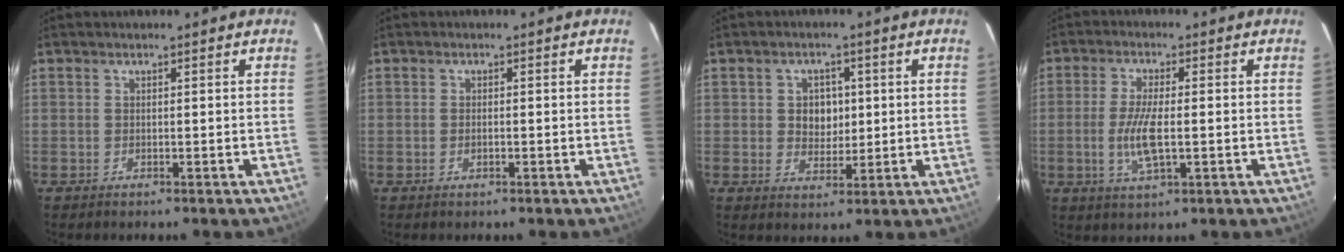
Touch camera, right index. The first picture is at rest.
{"total": 0.8, "force": [-0.3, 0.5, 0.6], "torque": [-0.012, -0.001, -0.006]}
{"total": 5.0, "force": [0.6, 4.1, 2.7], "torque": [-0.044, 0.008, 0.015]}
{"total": 7.5, "force": [-1.1, 2.1, 7.1], "torque": [-0.143, -0.007, -0.022]}